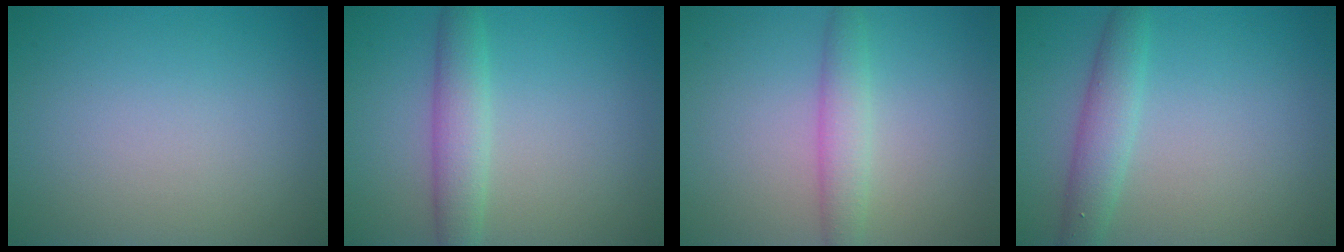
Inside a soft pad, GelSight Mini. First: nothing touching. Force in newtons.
{"total": 3.2, "press": 3.2, "slide": 0.0}
{"total": 2.6, "press": 2.6, "slide": 0.1}
{"total": 3.0, "press": 3.0, "slide": 0.1}